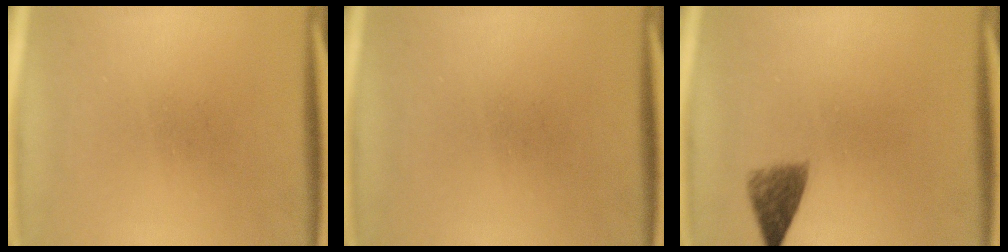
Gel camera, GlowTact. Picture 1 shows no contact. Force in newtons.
{"total": 0.0}
{"total": 3.4}